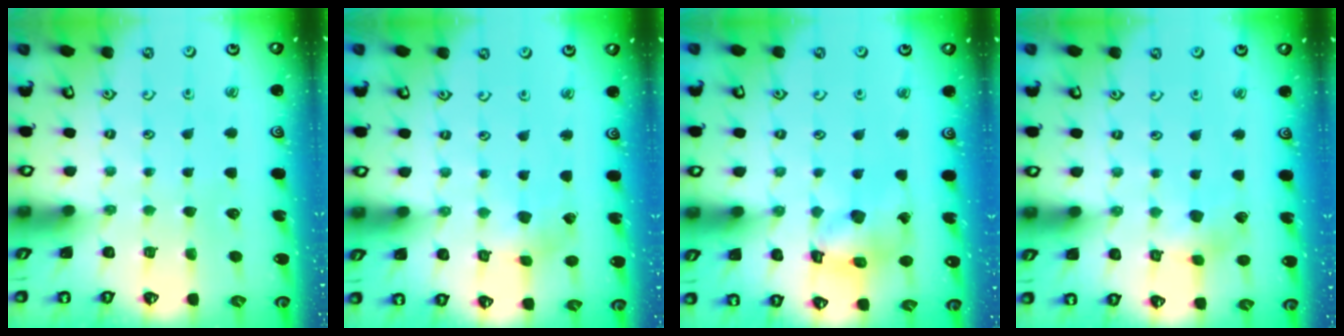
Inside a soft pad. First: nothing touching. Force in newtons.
{"total": 2.3, "press": 2.2, "slide": 0.3}
{"total": 12.8, "press": 12.8, "slide": 1.4}
{"total": 4.5, "press": 4.5, "slide": 0.3}